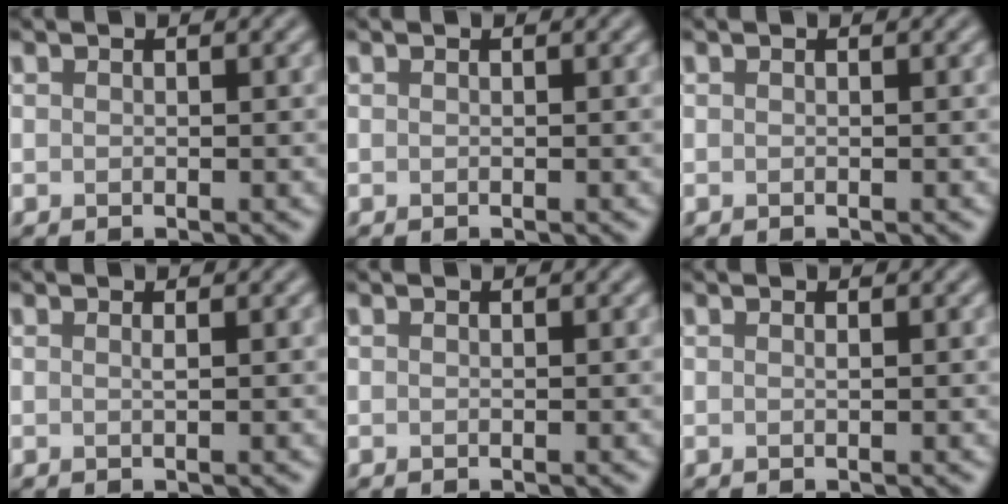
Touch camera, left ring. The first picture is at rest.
{"total": 0.0}
{"total": 0.0}
{"total": 0.6, "force": [0.2, 0.2, 0.6], "torque": [-0.004, 0.000, 0.000]}
{"total": 0.0}
{"total": 0.0}